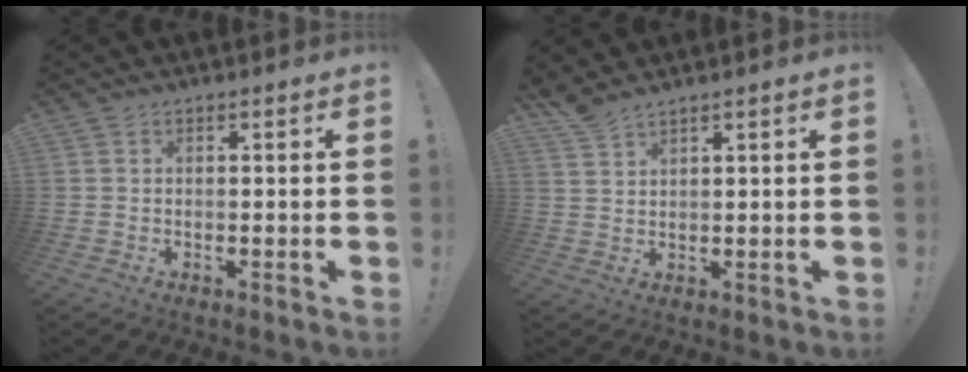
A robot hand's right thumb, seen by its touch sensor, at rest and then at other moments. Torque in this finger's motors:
{"motor_torque": [0.13, 0.09, 0.41, 0.26, -0.02]}